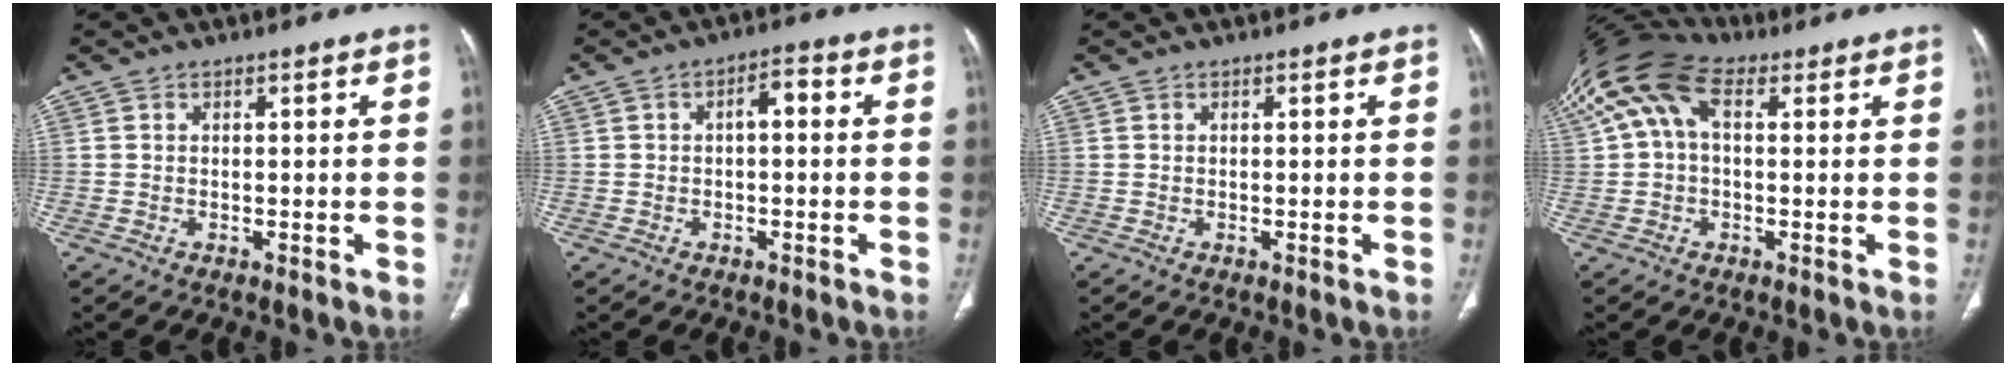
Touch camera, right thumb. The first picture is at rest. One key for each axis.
{"total": 3.3, "fx": 0.1, "fy": 1.7, "fz": 2.8, "tx": -0.038, "ty": 0.015, "tz": -0.006}
{"total": 0.0}
{"total": 13.4, "fx": 4.3, "fy": 8.0, "fz": 9.8, "tx": -0.218, "ty": 0.048, "tz": 0.074}